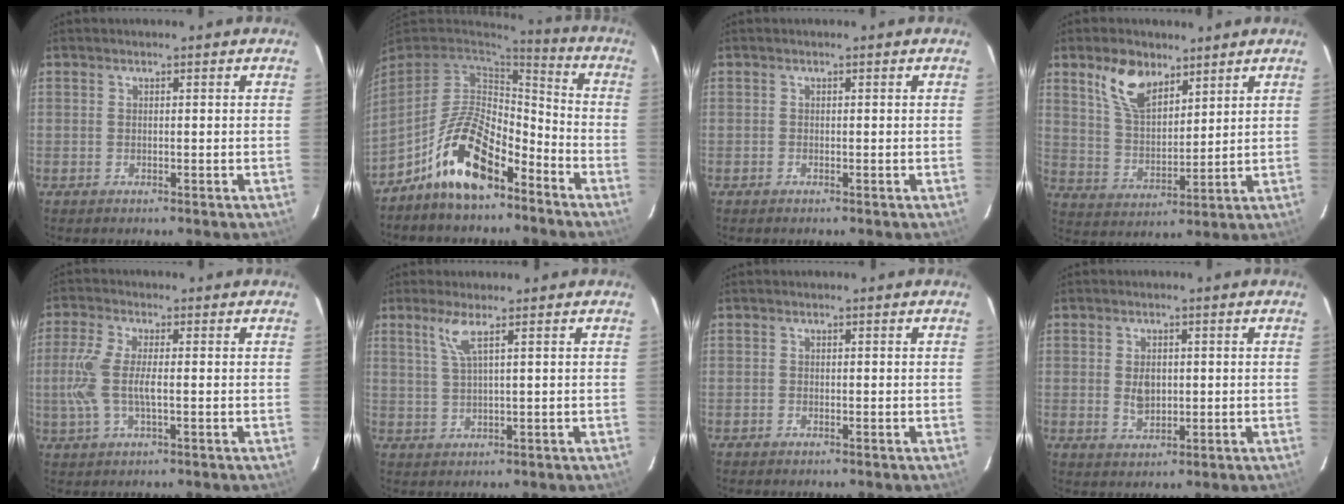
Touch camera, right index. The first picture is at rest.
{"total": 15.4, "force": [-9.4, 6.6, 10.2], "torque": [-0.203, 0.011, -0.169]}
{"total": 0.0}
{"total": 10.0, "force": [6.4, 5.2, 5.8], "torque": [-0.110, 0.012, 0.127]}
{"total": 7.8, "force": [-0.7, 2.3, 7.4], "torque": [-0.165, -0.001, -0.013]}
{"total": 3.5, "force": [1.8, -0.3, 3.0], "torque": [-0.063, -0.002, 0.042]}
{"total": 0.5, "force": [-0.4, 0.2, 0.1], "torque": [-0.003, 0.000, -0.011]}
{"total": 4.2, "force": [0.0, 2.9, 3.0], "torque": [-0.054, -0.002, 0.005]}